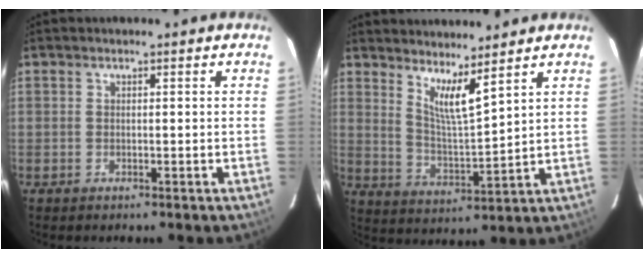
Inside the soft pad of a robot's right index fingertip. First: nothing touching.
{"total": 7.3, "force": [5.4, 0.4, 4.9], "torque": [-0.084, -0.015, 0.100]}